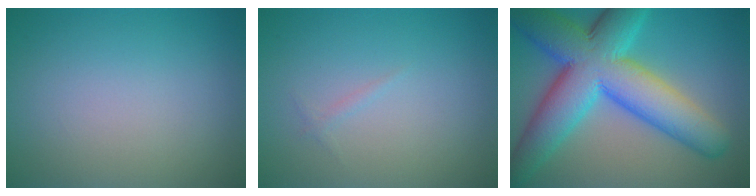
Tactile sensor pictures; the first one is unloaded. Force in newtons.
{"total": 0.5, "press": 0.5, "slide": 0.0}
{"total": 12.7, "press": 12.7, "slide": 0.4}